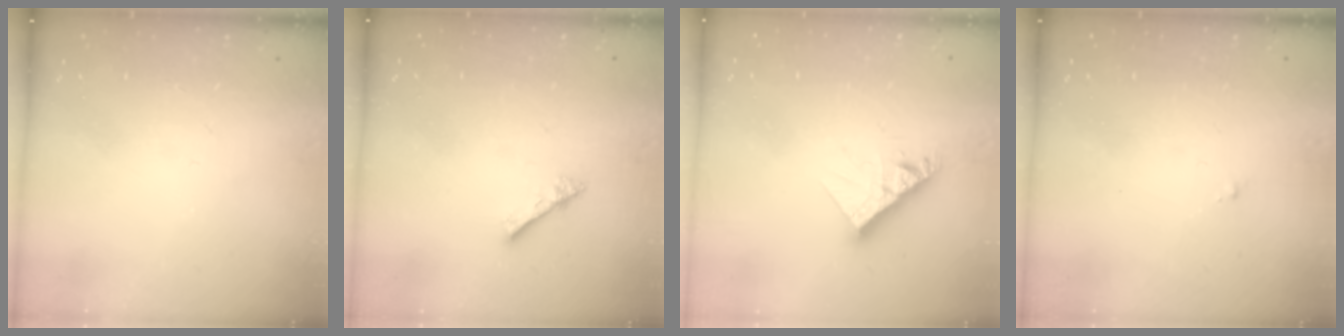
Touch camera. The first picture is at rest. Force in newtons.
{"total": 1.8, "press": 1.8, "slide": 0.1}
{"total": 8.7, "press": 8.7, "slide": 0.8}
{"total": 0.6, "press": 0.6, "slide": 0.2}